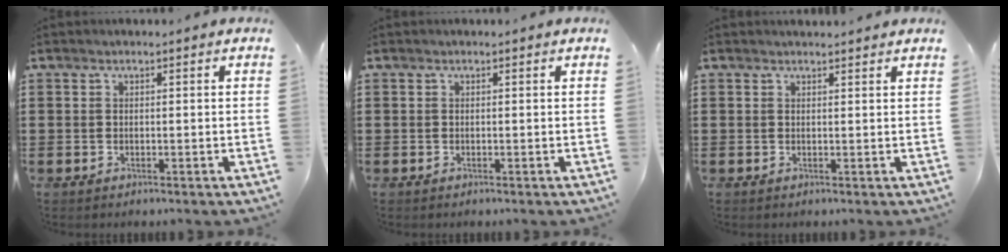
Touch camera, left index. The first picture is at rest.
{"total": 0.0}
{"total": 1.0, "force": [1.0, 0.1, 0.1], "torque": [-0.004, -0.001, 0.020]}